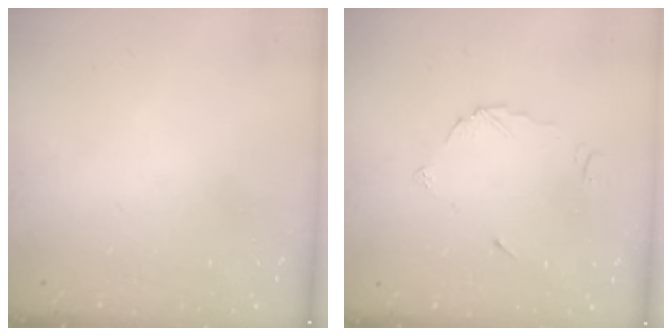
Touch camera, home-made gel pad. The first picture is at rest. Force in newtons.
{"total": 5.9, "press": 5.9, "slide": 0.3}